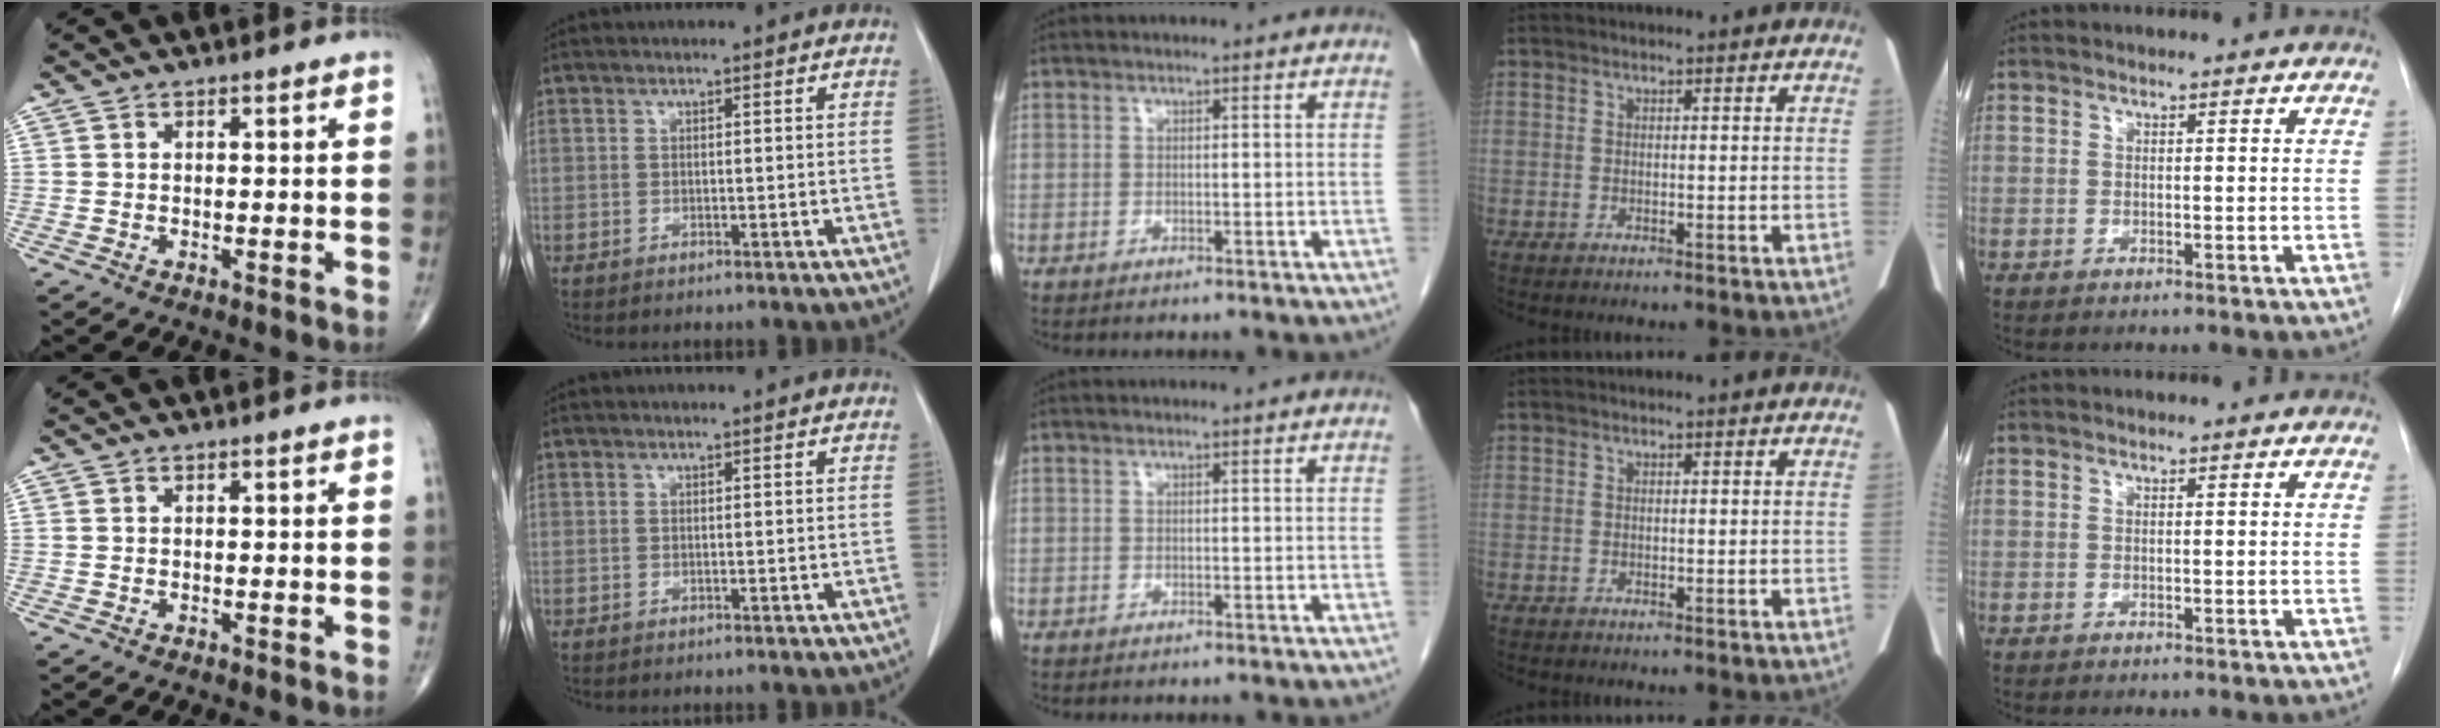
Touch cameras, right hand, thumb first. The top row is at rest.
{}